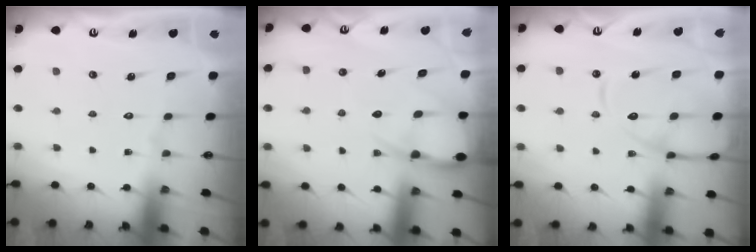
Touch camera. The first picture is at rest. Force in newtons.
{"total": 8.1, "press": 8.0, "slide": 1.1}
{"total": 15.1, "press": 15.0, "slide": 1.4}